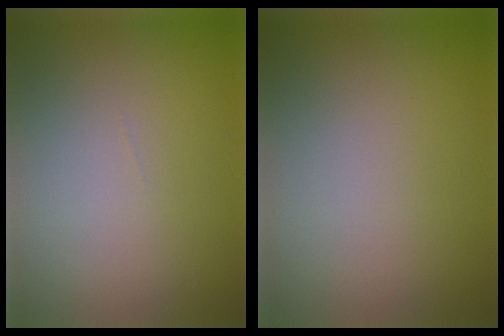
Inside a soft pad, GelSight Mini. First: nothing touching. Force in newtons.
{"total": 0.0}